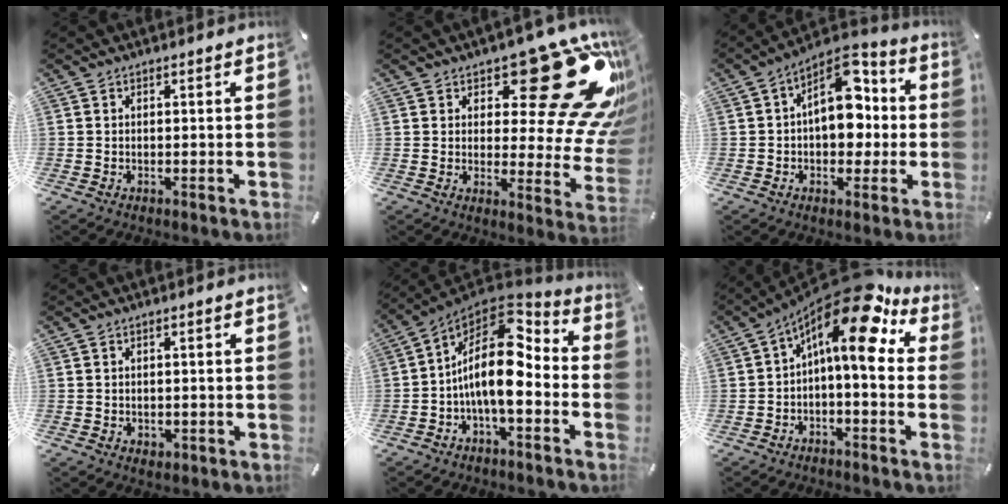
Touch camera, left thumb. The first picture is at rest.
{"total": 24.4, "force": [12.3, 10.4, 18.3], "torque": [-0.209, -0.086, 0.197]}
{"total": 13.5, "force": [2.4, 8.8, 9.9], "torque": [-0.134, -0.017, 0.039]}
{"total": 1.1, "force": [-0.2, 1.0, 0.4], "torque": [-0.009, 0.004, -0.005]}
{"total": 15.8, "force": [-0.3, 8.1, 13.6], "torque": [-0.271, -0.018, -0.012]}
{"total": 15.5, "force": [7.5, 5.5, 12.5], "torque": [-0.198, -0.060, 0.117]}